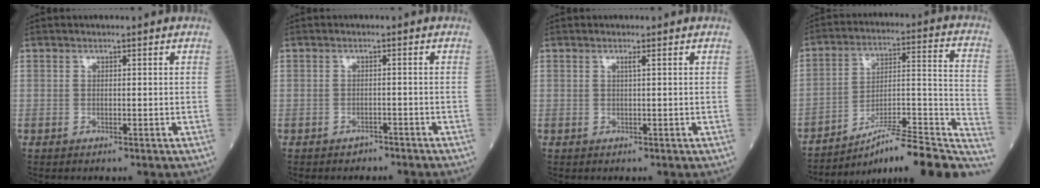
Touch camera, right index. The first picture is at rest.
{"total": 1.4, "force": [-1.3, 0.5, 0.2], "torque": [-0.006, 0.002, -0.020]}
{"total": 0.6, "force": [0.2, -0.2, 0.5], "torque": [-0.015, -0.002, 0.007]}
{"total": 20.9, "force": [-17.0, 1.7, 12.1], "torque": [-0.115, 0.032, -0.255]}